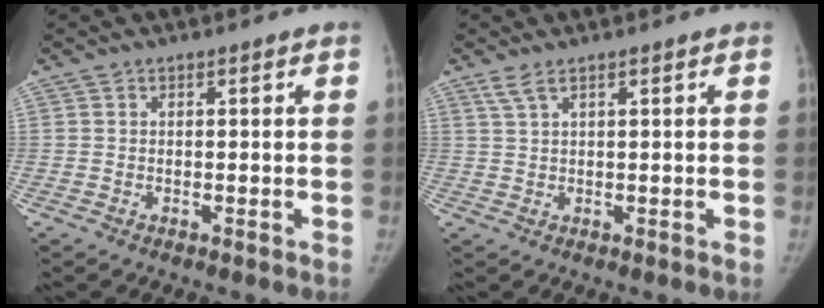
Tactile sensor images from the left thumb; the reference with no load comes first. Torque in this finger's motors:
{"motor_torque": [0.36, -0.02, -0.02, -0.63, 0.12]}